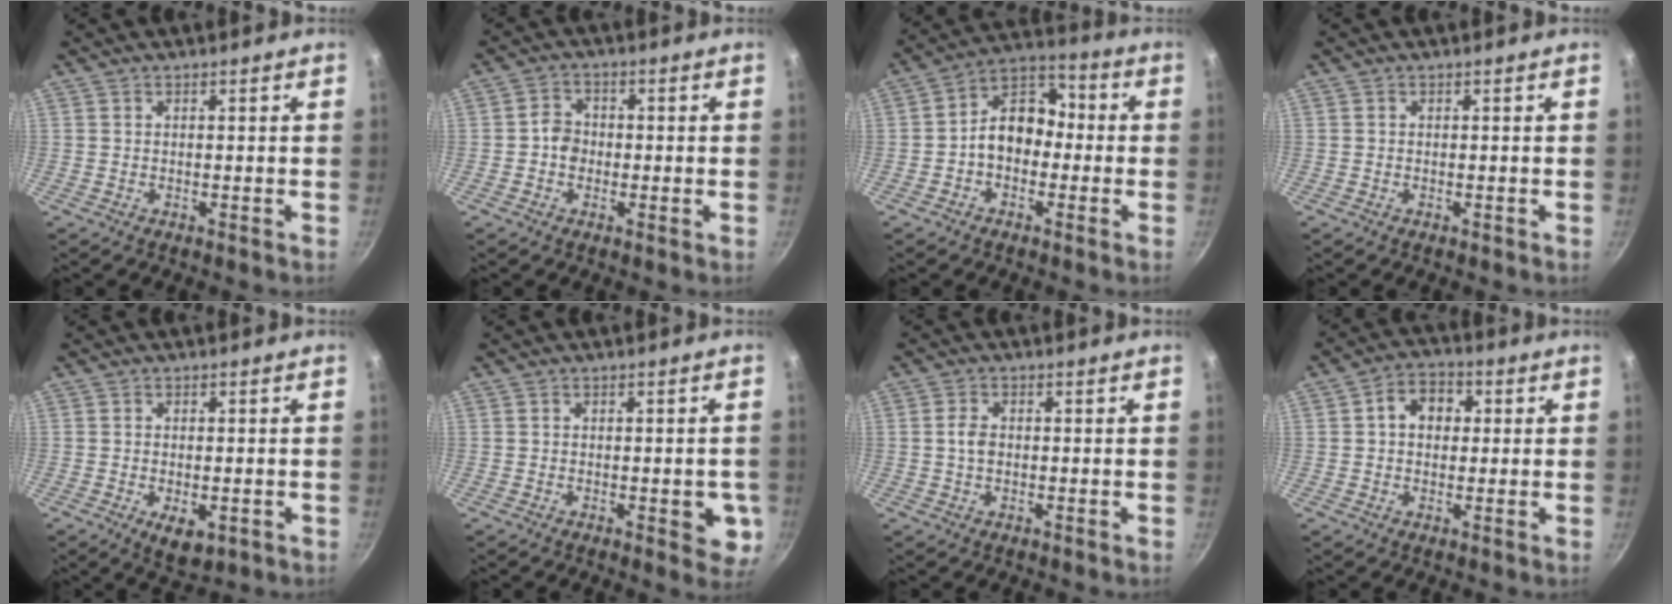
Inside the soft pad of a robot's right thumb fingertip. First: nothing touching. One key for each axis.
{"total": 3.8, "fx": -0.6, "fy": 3.3, "fz": 1.8, "tx": -0.007, "ty": 0.016, "tz": -0.017}
{"total": 10.3, "fx": -1.3, "fy": 7.7, "fz": 6.7, "tx": -0.060, "ty": 0.044, "tz": -0.043}
{"total": 0.0}
{"total": 5.7, "fx": -1.7, "fy": 3.1, "fz": 4.4, "tx": -0.055, "ty": -0.003, "tz": -0.017}
{"total": 6.1, "fx": -1.3, "fy": 2.8, "fz": 5.3, "tx": -0.037, "ty": -0.003, "tz": -0.017}
{"total": 2.7, "fx": -0.2, "fy": 1.8, "fz": 2.0, "tx": -0.040, "ty": 0.009, "tz": -0.008}
{"total": 6.8, "fx": 1.1, "fy": 5.2, "fz": 4.2, "tx": -0.039, "ty": 0.012, "tz": 0.006}